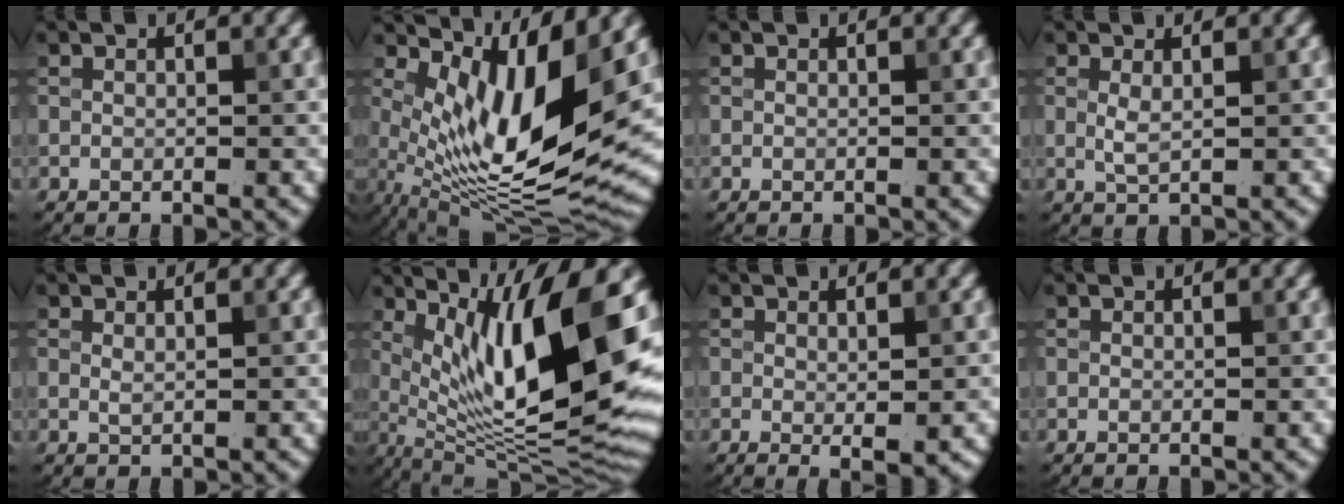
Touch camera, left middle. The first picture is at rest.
{"total": 11.1, "force": [2.9, 4.0, 10.0], "torque": [-0.181, -0.023, 0.062]}
{"total": 0.0}
{"total": 1.3, "force": [0.4, 0.4, 1.2], "torque": [-0.028, -0.004, 0.009]}
{"total": 0.6, "force": [0.3, 0.2, 0.5], "torque": [-0.010, -0.001, 0.007]}
{"total": 14.6, "force": [3.6, 4.2, 13.5], "torque": [-0.207, -0.011, 0.067]}
{"total": 1.5, "force": [0.0, 0.1, 1.5], "torque": [-0.023, -0.009, 0.001]}
{"total": 0.0}